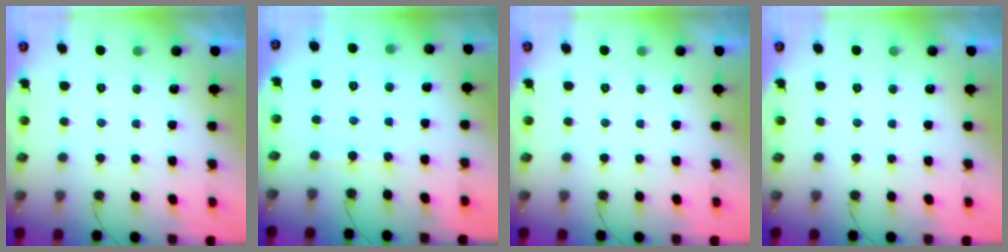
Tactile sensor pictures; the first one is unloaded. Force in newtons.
{"total": 2.5, "press": 2.5, "slide": 0.4}
{"total": 0.0}
{"total": 0.0}